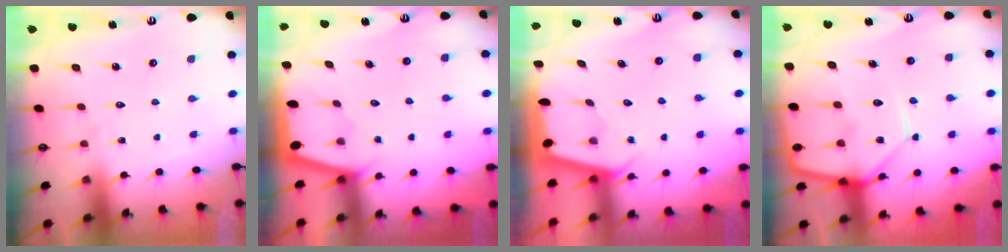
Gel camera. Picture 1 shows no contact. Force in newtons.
{"total": 1.7, "press": 1.6, "slide": 0.3}
{"total": 2.1, "press": 2.0, "slide": 0.3}
{"total": 10.8, "press": 10.8, "slide": 1.0}